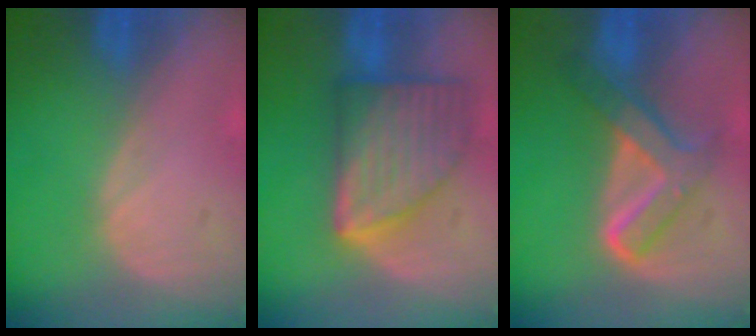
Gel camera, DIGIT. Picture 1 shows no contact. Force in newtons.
{"total": 8.8, "press": 8.8, "slide": 0.5}
{"total": 5.9, "press": 5.9, "slide": 0.2}